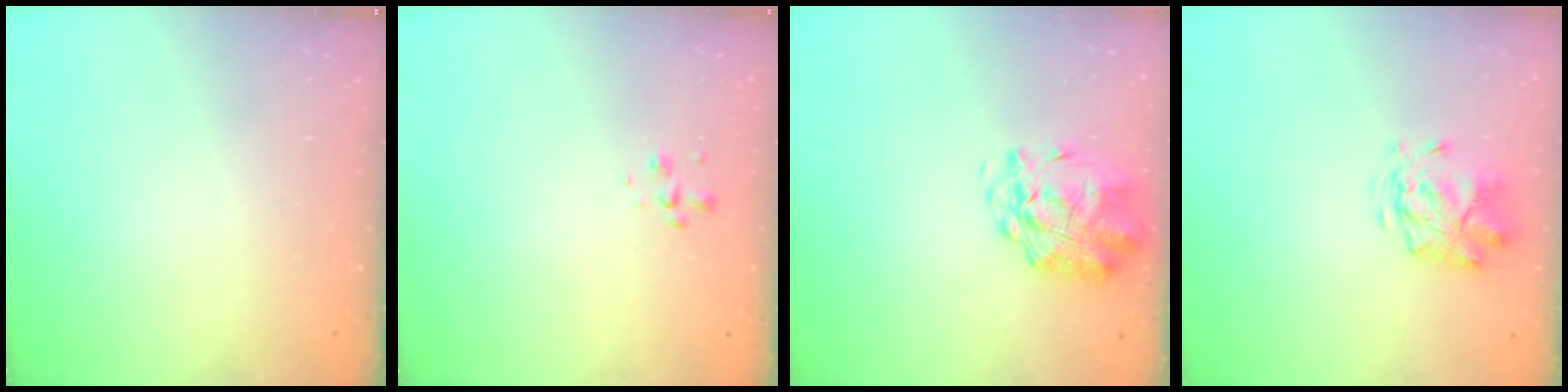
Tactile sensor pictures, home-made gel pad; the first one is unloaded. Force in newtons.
{"total": 1.4, "press": 1.3, "slide": 0.4}
{"total": 2.6, "press": 2.2, "slide": 1.3}
{"total": 3.0, "press": 2.8, "slide": 1.3}